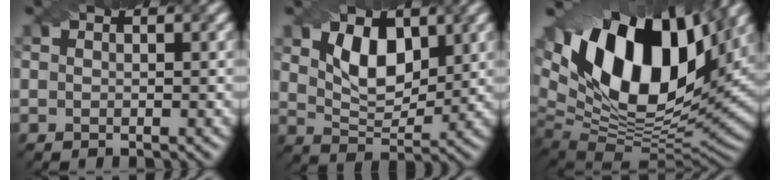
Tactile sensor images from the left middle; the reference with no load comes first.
{"total": 4.9, "force": [2.0, 2.8, 3.4], "torque": [-0.071, -0.006, 0.034]}
{"total": 18.7, "force": [7.2, 10.4, 13.8], "torque": [-0.254, 0.016, 0.124]}